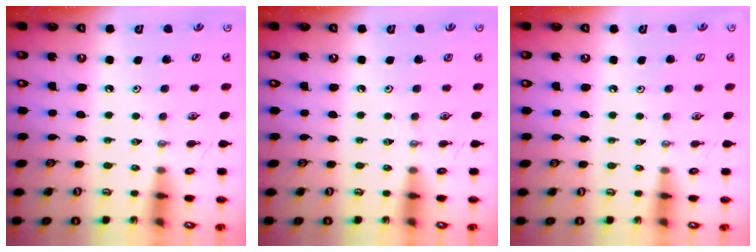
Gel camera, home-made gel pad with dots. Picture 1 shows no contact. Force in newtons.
{"total": 0.0}
{"total": 1.0, "press": 0.2, "slide": 1.0}